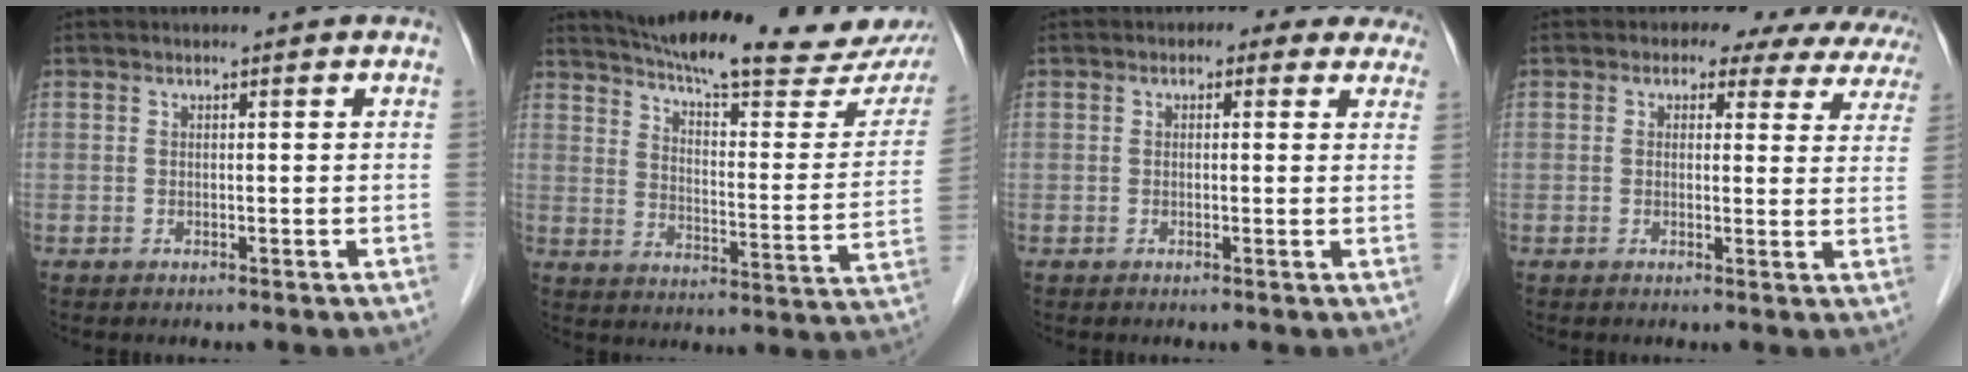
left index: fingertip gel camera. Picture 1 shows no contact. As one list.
[{"total": 23.7, "force": [20.6, 2.7, 11.4], "torque": [-0.167, -0.046, 0.270]}, {"total": 4.6, "force": [3.5, 2.7, 1.4], "torque": [0.000, 0.012, 0.024]}, {"total": 11.7, "force": [10.0, 5.2, 3.3], "torque": [-0.013, 0.009, 0.081]}]